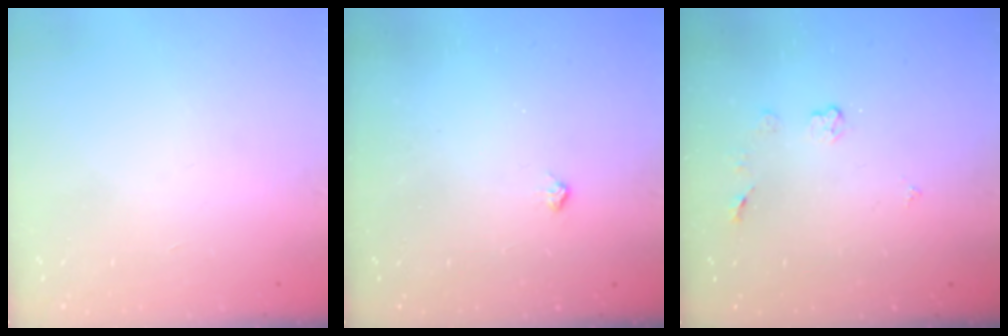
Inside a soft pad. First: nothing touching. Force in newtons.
{"total": 5.1, "press": 5.1, "slide": 0.5}
{"total": 4.0, "press": 3.9, "slide": 0.6}